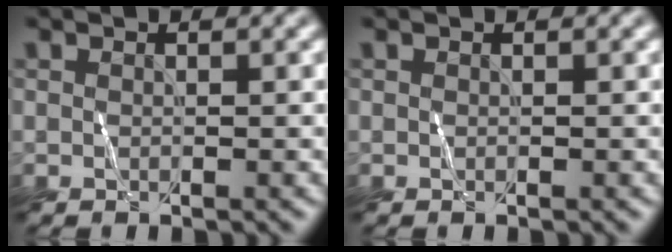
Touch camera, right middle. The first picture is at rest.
{"total": 0.0}